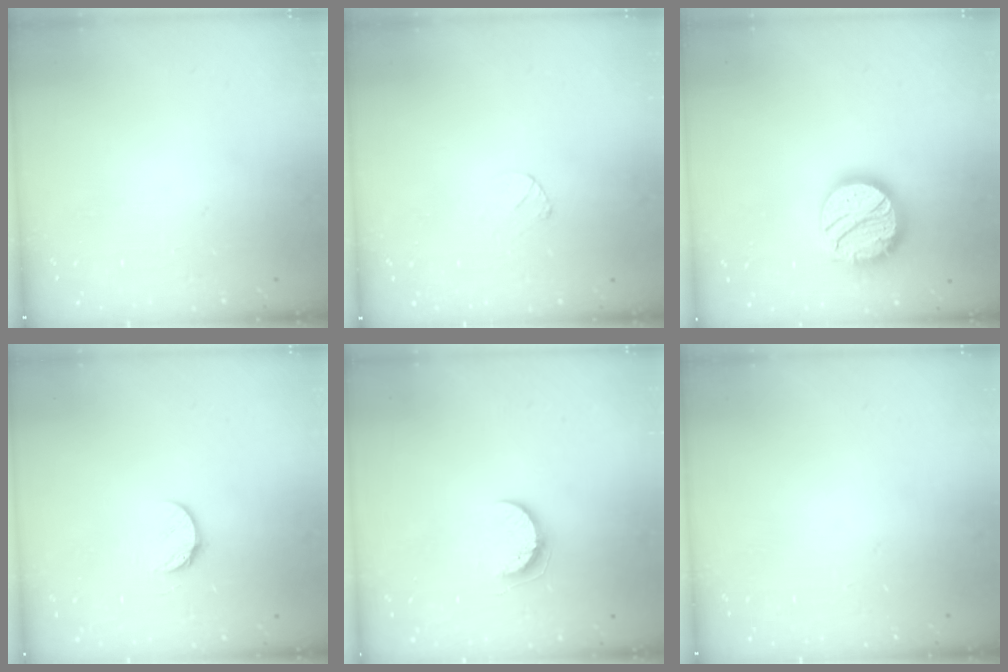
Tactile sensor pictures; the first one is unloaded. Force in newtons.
{"total": 3.6, "press": 3.6, "slide": 0.2}
{"total": 17.9, "press": 17.9, "slide": 1.1}
{"total": 6.4, "press": 6.4, "slide": 0.6}
{"total": 7.5, "press": 7.4, "slide": 0.4}
{"total": 0.0}